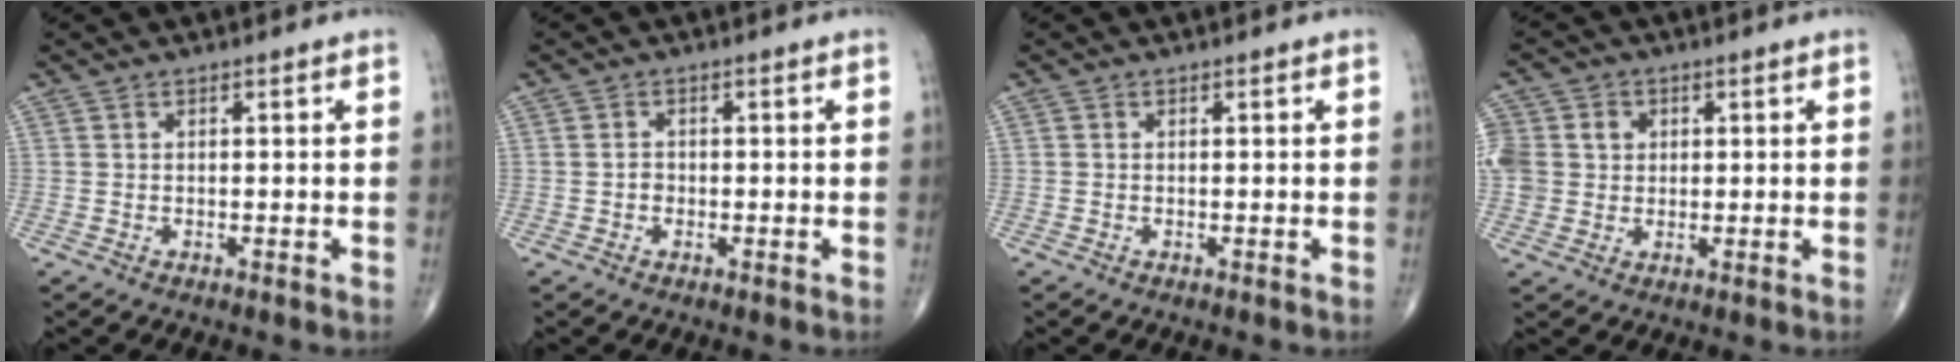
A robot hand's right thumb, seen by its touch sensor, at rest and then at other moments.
{"total": 1.4, "force": [-0.4, 1.2, 0.6], "torque": [-0.001, 0.007, -0.008]}
{"total": 0.0}
{"total": 12.0, "force": [2.1, 10.6, 5.1], "torque": [-0.129, 0.025, 0.045]}